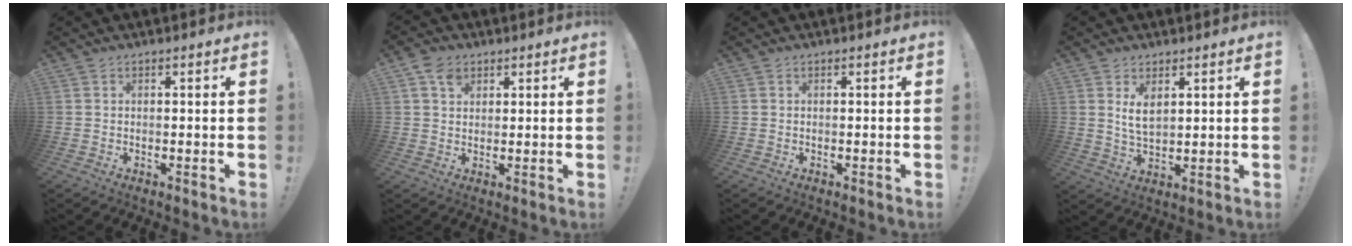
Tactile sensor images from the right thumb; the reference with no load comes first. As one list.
[{"total": 4.9, "force": [2.4, 3.6, 2.4], "torque": [-0.039, -0.003, 0.047]}, {"total": 0.0}, {"total": 5.3, "force": [2.3, 2.8, 3.9], "torque": [-0.073, -0.011, 0.040]}]